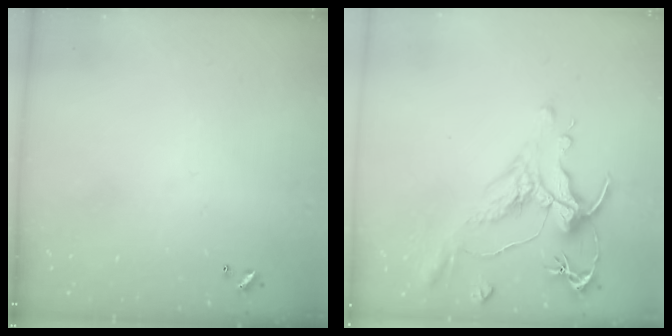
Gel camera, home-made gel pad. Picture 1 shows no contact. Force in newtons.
{"total": 1.5, "press": 0.4, "slide": 1.5}